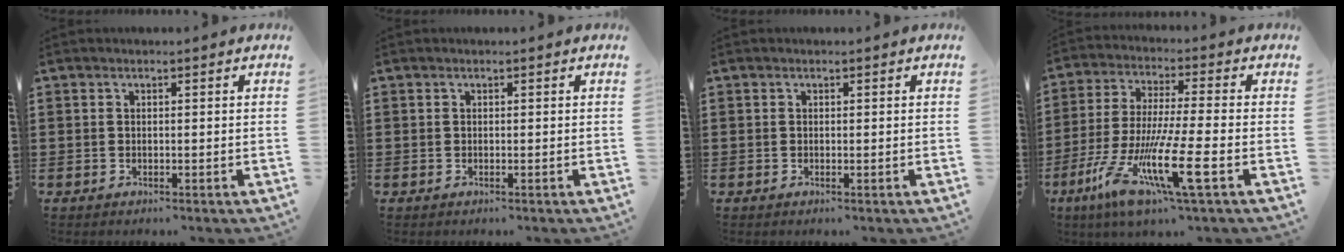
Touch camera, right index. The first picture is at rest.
{"total": 0.0}
{"total": 0.0}
{"total": 14.6, "force": [-6.5, 2.4, 12.9], "torque": [-0.273, -0.012, -0.116]}